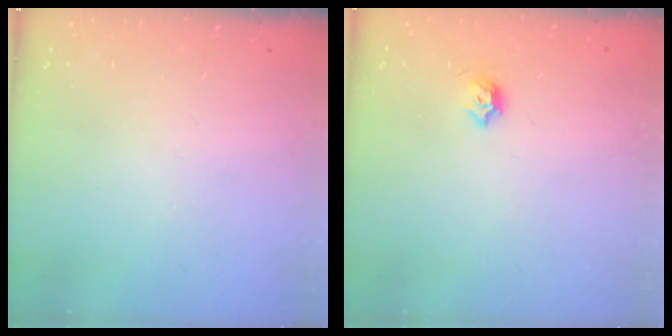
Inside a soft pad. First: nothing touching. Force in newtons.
{"total": 4.7, "press": 4.6, "slide": 1.2}